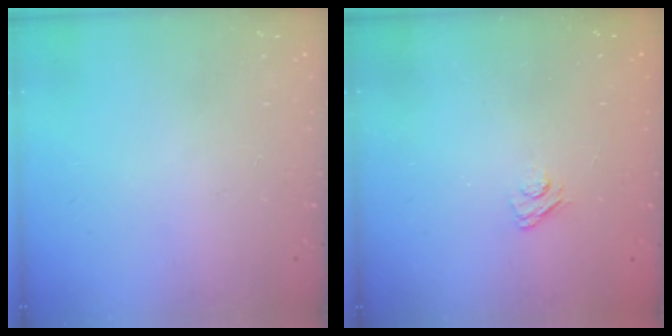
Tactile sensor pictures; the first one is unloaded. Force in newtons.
{"total": 3.1, "press": 2.8, "slide": 1.3}